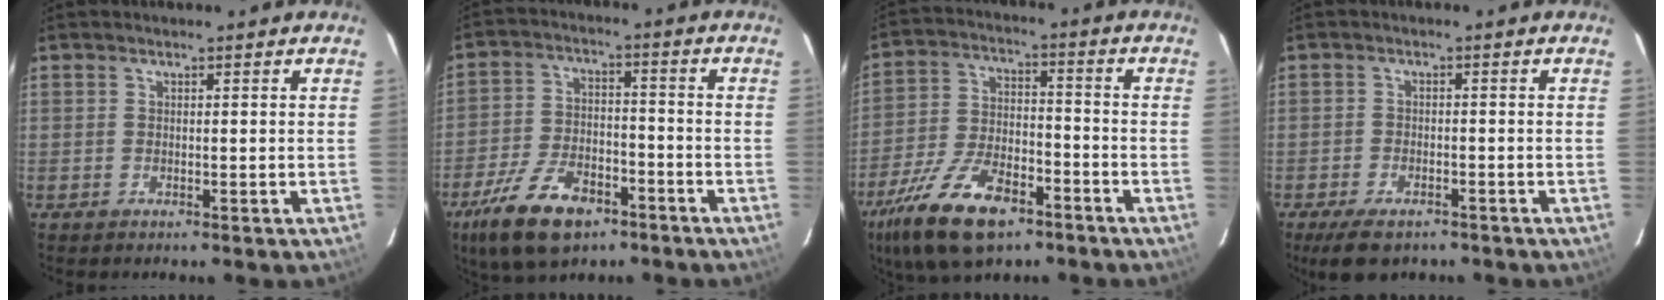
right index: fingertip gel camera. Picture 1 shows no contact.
{"total": 14.2, "force": [-8.8, 7.1, 8.5], "torque": [-0.190, -0.009, -0.152]}
{"total": 17.1, "force": [-10.9, 7.7, 10.8], "torque": [-0.231, -0.019, -0.191]}
{"total": 6.9, "force": [-5.1, 3.1, 3.6], "torque": [-0.086, -0.011, -0.081]}